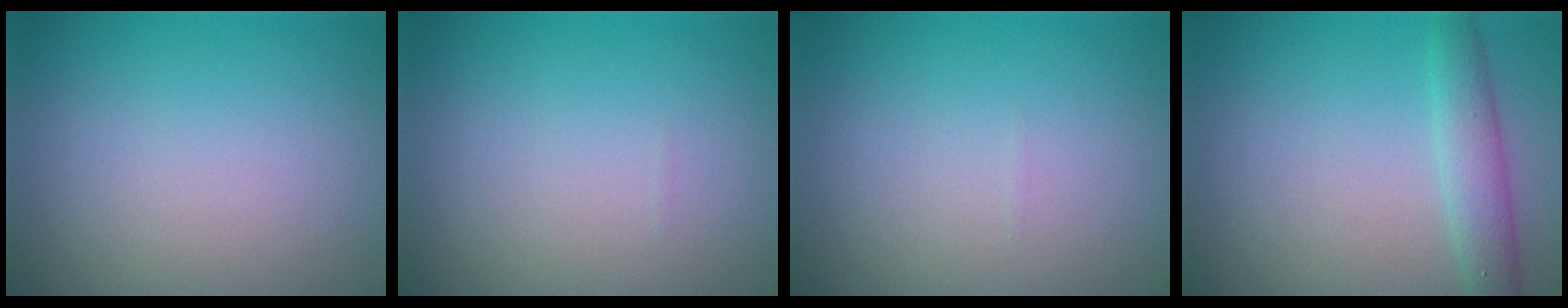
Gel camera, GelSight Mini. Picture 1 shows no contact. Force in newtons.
{"total": 0.0}
{"total": 0.0}
{"total": 2.9, "press": 2.9, "slide": 0.2}